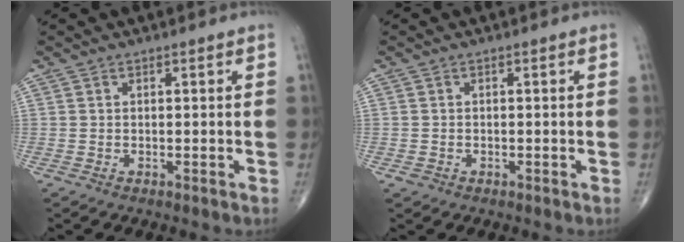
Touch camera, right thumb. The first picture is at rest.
{"total": 0.9, "force": [-0.4, 0.8, 0.2], "torque": [-0.003, 0.003, -0.007]}